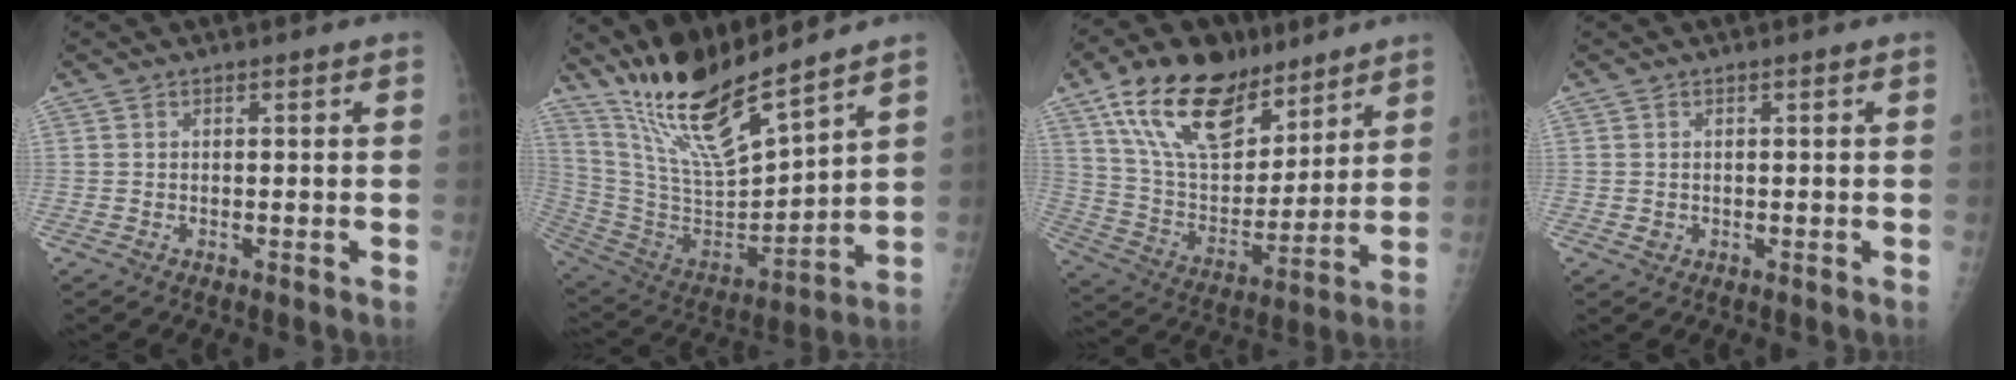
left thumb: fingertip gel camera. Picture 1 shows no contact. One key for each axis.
{"total": 17.7, "fx": 14.9, "fy": 1.8, "fz": 9.3, "tx": -0.159, "ty": -0.084, "tz": 0.299}
{"total": 22.2, "fx": 13.9, "fy": 11.5, "fz": 12.8, "tx": -0.188, "ty": -0.045, "tz": 0.256}
{"total": 1.1, "fx": 0.1, "fy": 1.0, "fz": 0.5, "tx": -0.005, "ty": 0.000, "tz": 0.006}